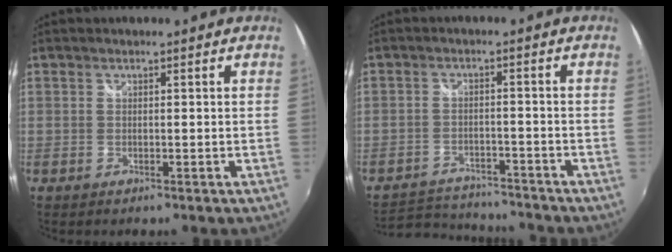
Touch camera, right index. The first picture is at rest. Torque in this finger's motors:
{"motor_torque": [-0.54, -0.55, -0.01, -0.01]}